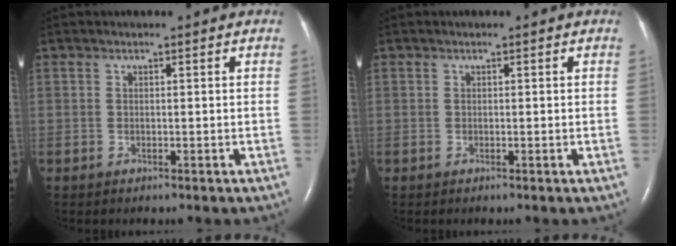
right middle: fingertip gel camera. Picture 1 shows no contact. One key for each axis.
{"total": 0.0}